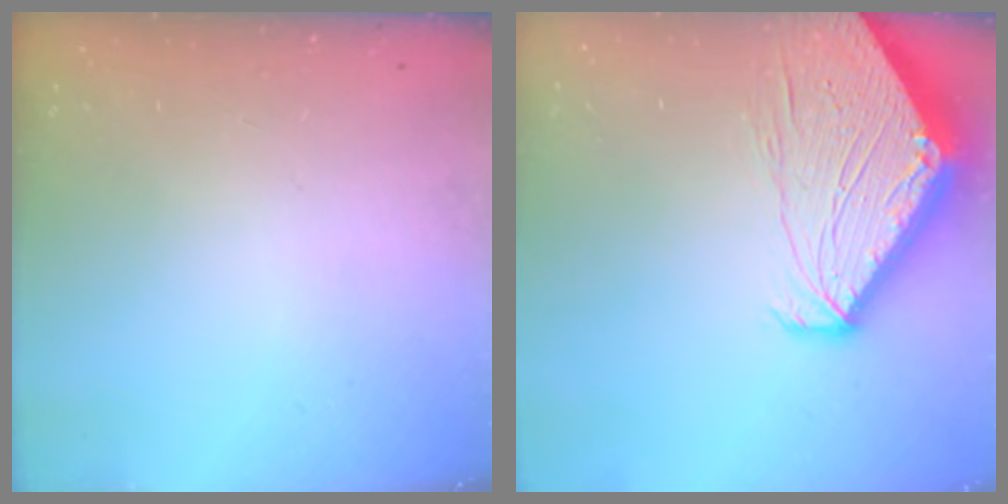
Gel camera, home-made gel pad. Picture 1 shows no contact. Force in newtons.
{"total": 6.7, "press": 6.7, "slide": 0.5}